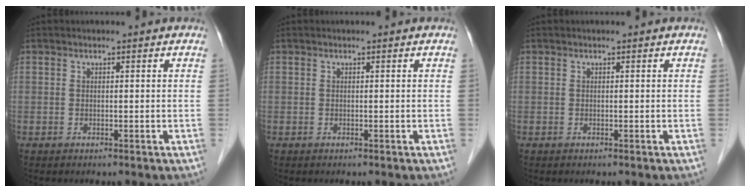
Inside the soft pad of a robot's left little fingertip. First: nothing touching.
{"total": 0.0}
{"total": 0.0}